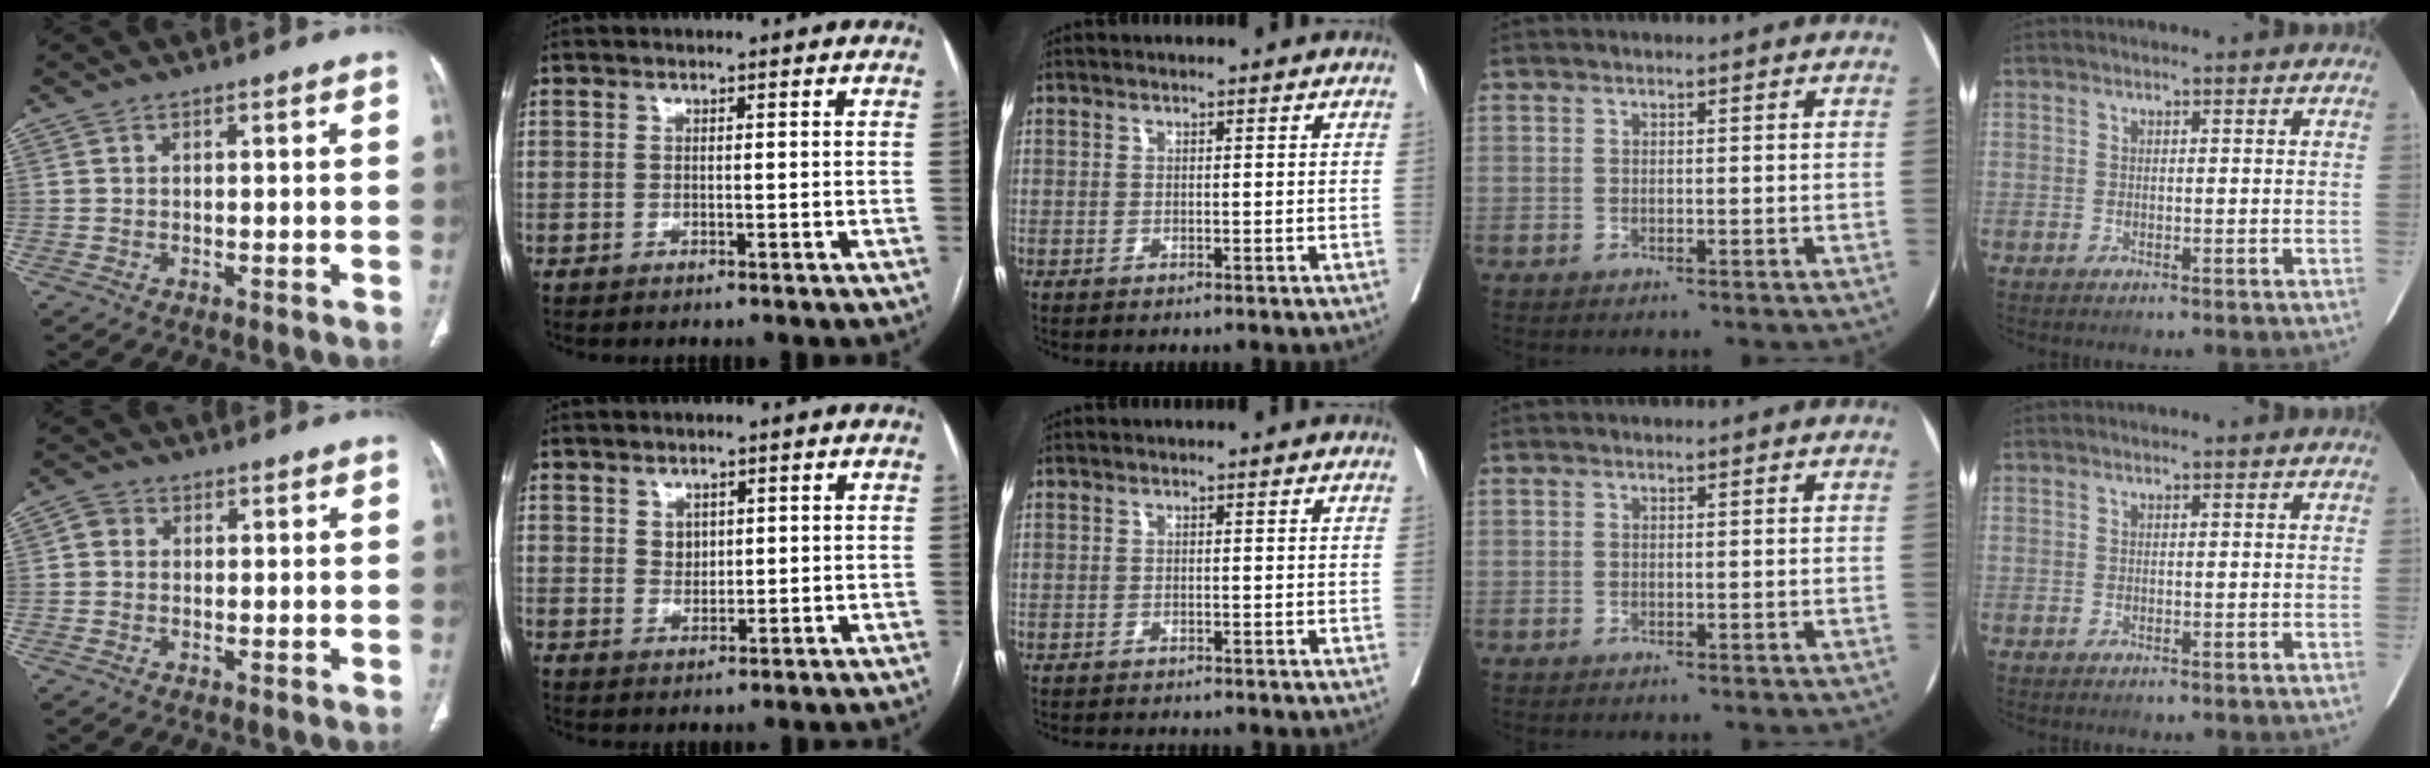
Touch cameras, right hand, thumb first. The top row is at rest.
{"thumb": {"total": 2.4, "force": [0.3, 2.2, 1.0], "torque": [-0.007, 0.005, 0.002]}, "index": {"total": 2.2, "force": [1.0, 1.7, 1.1], "torque": [-0.020, -0.003, 0.024]}, "middle": {"total": 2.7, "force": [-2.5, 0.4, 0.8], "torque": [-0.013, -0.005, -0.033]}}